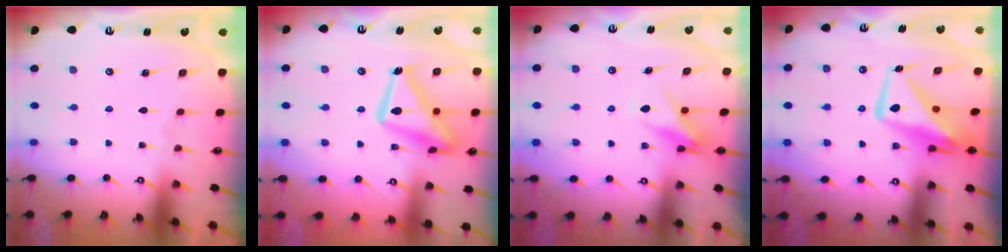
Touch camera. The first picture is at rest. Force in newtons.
{"total": 17.0, "press": 16.9, "slide": 1.2}
{"total": 8.1, "press": 8.0, "slide": 0.9}
{"total": 11.4, "press": 11.4, "slide": 0.8}